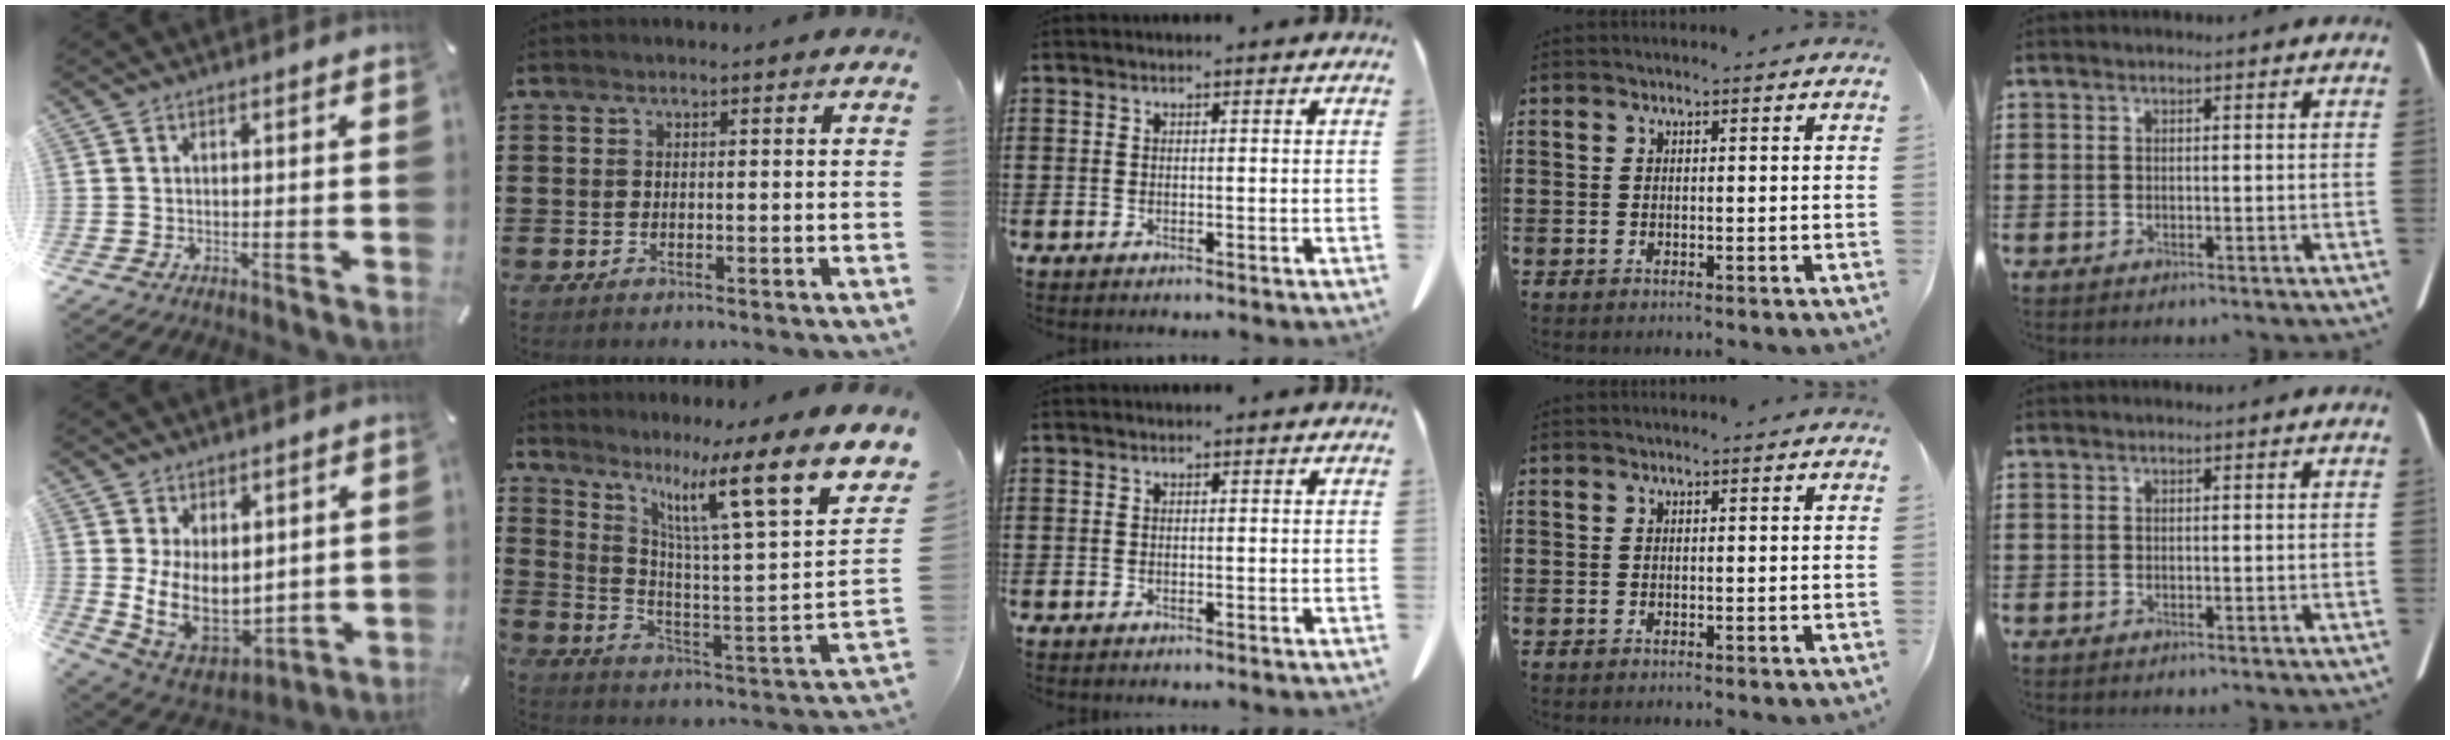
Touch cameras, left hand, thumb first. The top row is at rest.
{"thumb": {"total": 12.6, "force": [1.7, 9.2, 8.5], "torque": [-0.158, -0.034, 0.041]}, "index": {"total": 14.3, "force": [8.1, 1.5, 11.7], "torque": [-0.218, -0.065, 0.114]}}